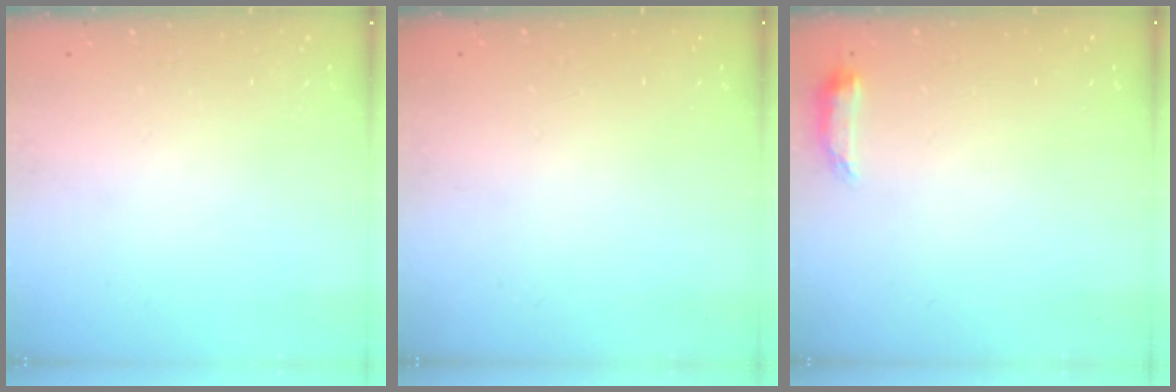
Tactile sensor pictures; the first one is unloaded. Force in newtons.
{"total": 0.0}
{"total": 6.6, "press": 6.6, "slide": 0.6}